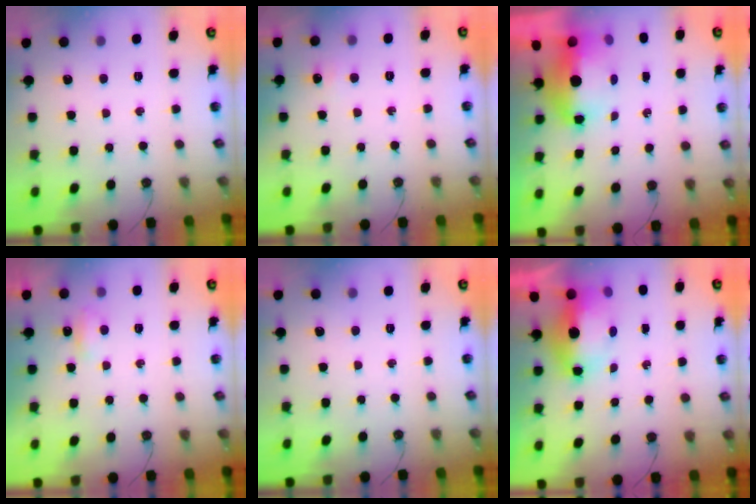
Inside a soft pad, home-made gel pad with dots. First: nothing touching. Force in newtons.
{"total": 3.7, "press": 3.7, "slide": 0.4}
{"total": 11.2, "press": 9.4, "slide": 6.2}
{"total": 2.9, "press": 2.9, "slide": 0.6}
{"total": 0.0}
{"total": 7.6, "press": 7.5, "slide": 1.3}